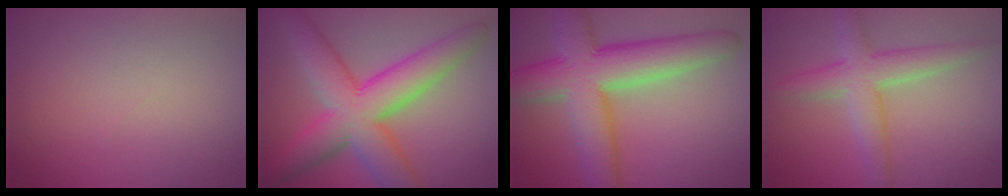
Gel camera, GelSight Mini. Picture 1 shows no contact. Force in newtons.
{"total": 9.5, "press": 9.5, "slide": 0.2}
{"total": 10.0, "press": 10.0, "slide": 0.4}
{"total": 4.4, "press": 4.4, "slide": 0.3}